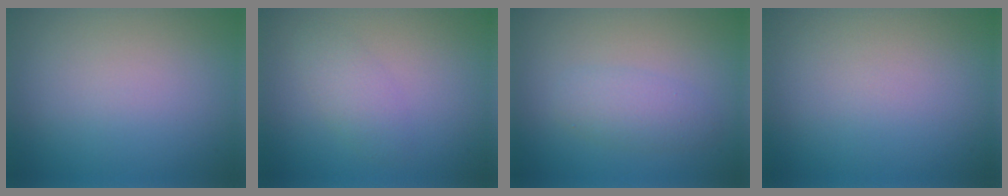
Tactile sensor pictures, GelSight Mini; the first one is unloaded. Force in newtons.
{"total": 2.0, "press": 2.0, "slide": 0.2}
{"total": 2.4, "press": 2.4, "slide": 0.0}
{"total": 0.0}